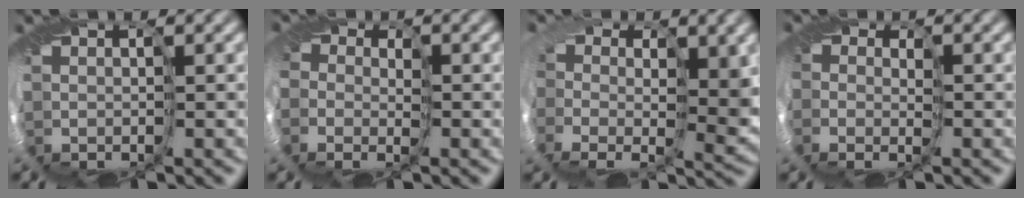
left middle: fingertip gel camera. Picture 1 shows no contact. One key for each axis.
{"total": 3.4, "fx": -0.7, "fy": 3.1, "fz": 1.0, "tx": -0.006, "ty": -0.013, "tz": -0.029}
{"total": 4.3, "fx": -0.1, "fy": 2.8, "fz": 3.2, "tx": -0.046, "ty": -0.034, "tz": -0.009}
{"total": 1.5, "fx": -1.1, "fy": 0.3, "fz": -0.9, "tx": 0.033, "ty": -0.023, "tz": -0.028}